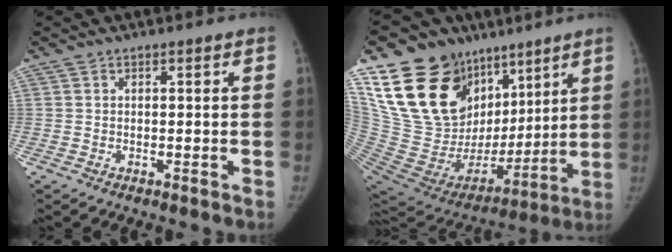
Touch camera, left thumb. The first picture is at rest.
{"total": 30.7, "force": [12.8, 20.0, 19.5], "torque": [-0.325, -0.003, 0.245]}